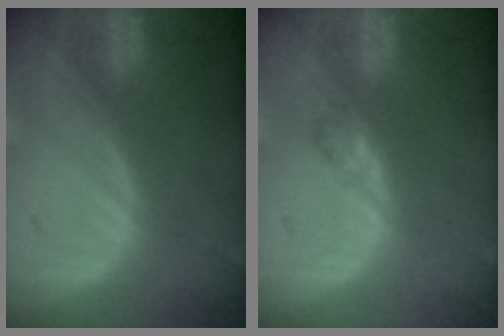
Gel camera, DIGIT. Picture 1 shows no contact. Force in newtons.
{"total": 1.4, "press": 1.4, "slide": 0.1}